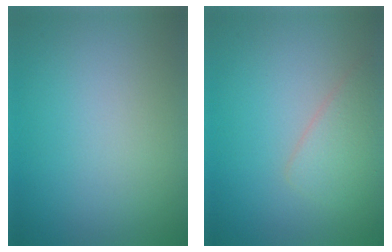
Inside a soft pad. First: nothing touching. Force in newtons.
{"total": 2.5, "press": 2.5, "slide": 0.1}